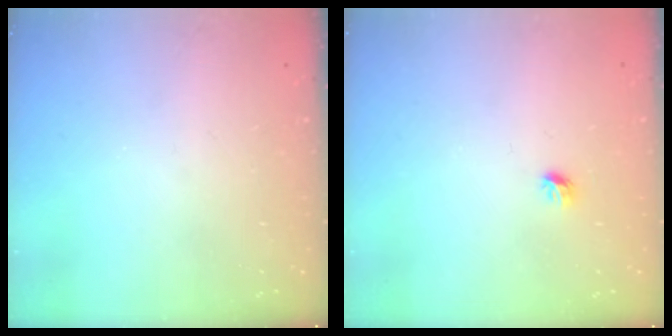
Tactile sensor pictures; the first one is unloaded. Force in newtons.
{"total": 4.2, "press": 4.1, "slide": 1.0}